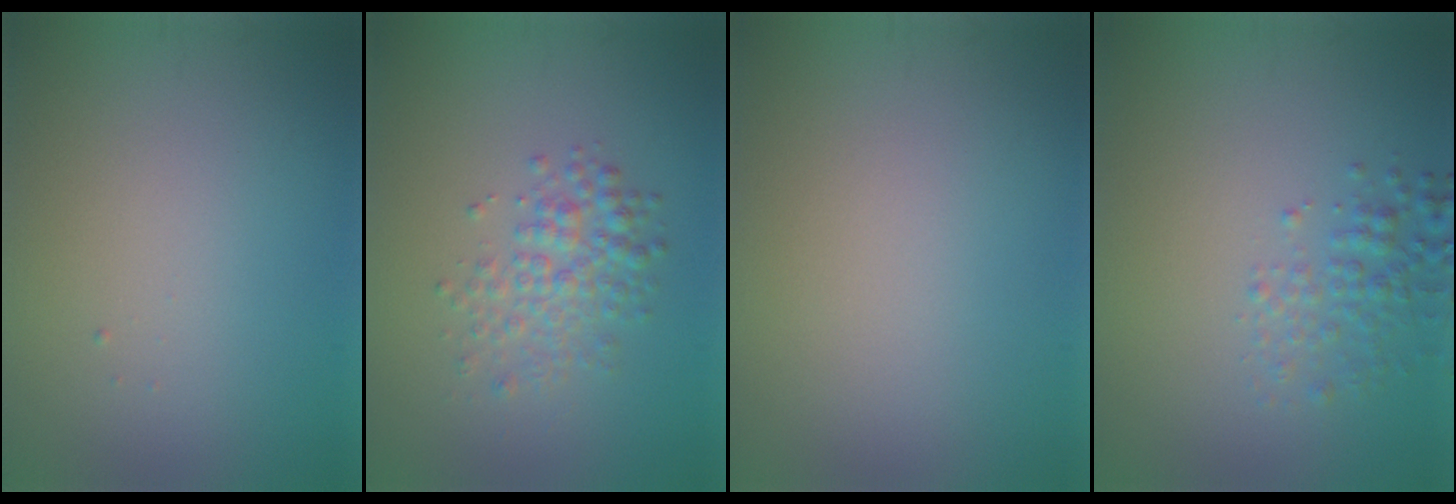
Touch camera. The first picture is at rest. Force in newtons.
{"total": 3.2, "press": 3.2, "slide": 0.0}
{"total": 0.0}
{"total": 2.3, "press": 2.3, "slide": 0.1}